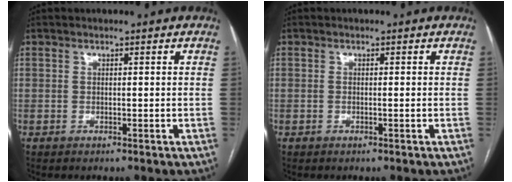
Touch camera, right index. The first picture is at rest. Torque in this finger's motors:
{"motor_torque": [0.07, 0.12, -0.03, -0.01]}